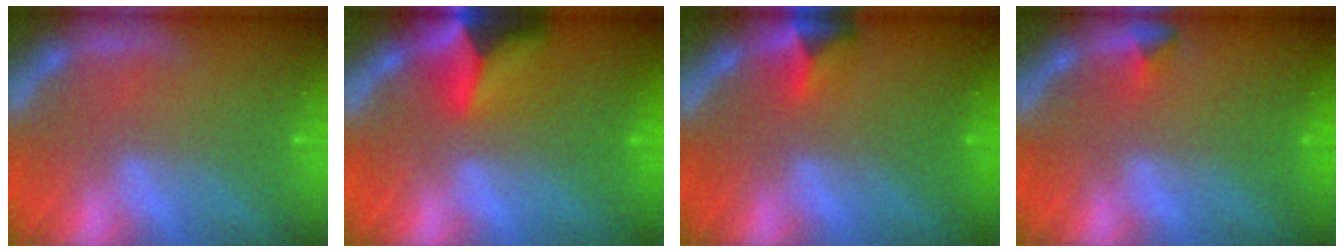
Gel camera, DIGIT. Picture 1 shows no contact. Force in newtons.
{"total": 6.4}
{"total": 2.4}
{"total": 0.9}